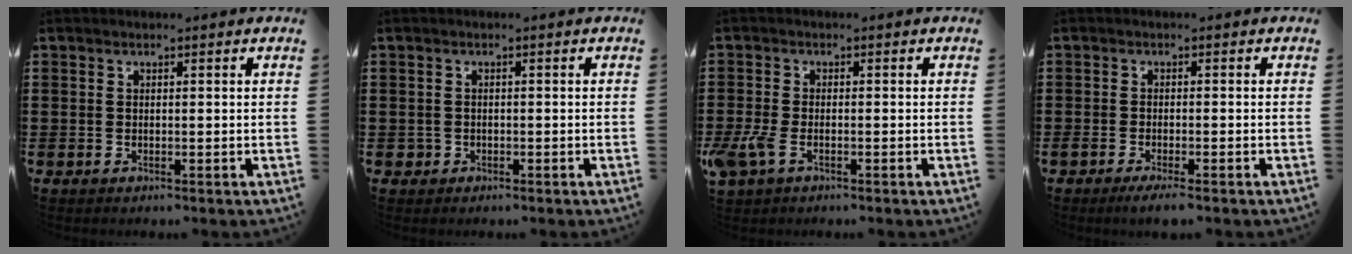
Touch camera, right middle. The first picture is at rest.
{"total": 0.8, "force": [-0.4, 0.7, 0.1], "torque": [-0.005, 0.003, -0.010]}
{"total": 3.6, "force": [-1.7, 1.8, 2.7], "torque": [-0.080, -0.010, -0.038]}
{"total": 1.8, "force": [-1.3, 0.1, 1.3], "torque": [-0.020, 0.000, -0.022]}